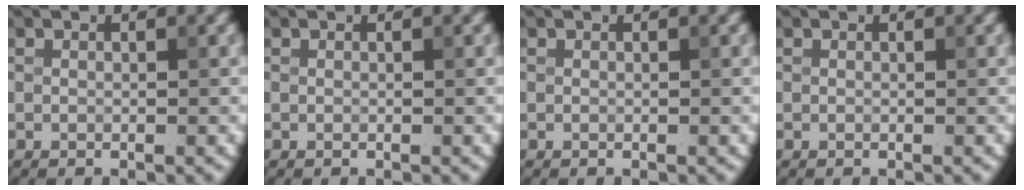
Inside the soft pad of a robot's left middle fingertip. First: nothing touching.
{"total": 0.0}
{"total": 0.0}
{"total": 0.0}